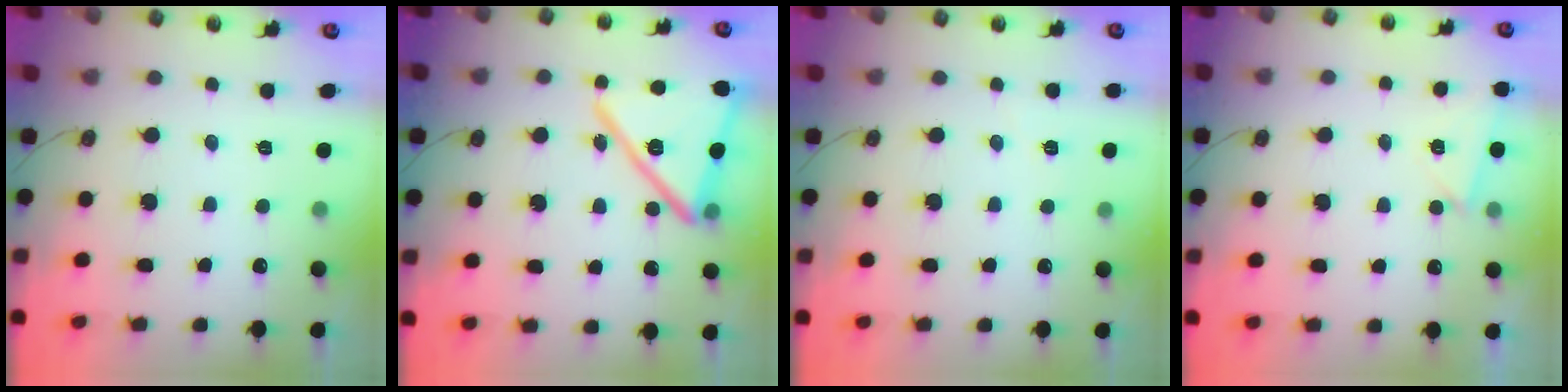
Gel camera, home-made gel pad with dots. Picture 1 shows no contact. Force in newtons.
{"total": 21.2, "press": 21.2, "slide": 1.6}
{"total": 2.9, "press": 1.9, "slide": 2.2}
{"total": 2.6, "press": 1.5, "slide": 2.1}